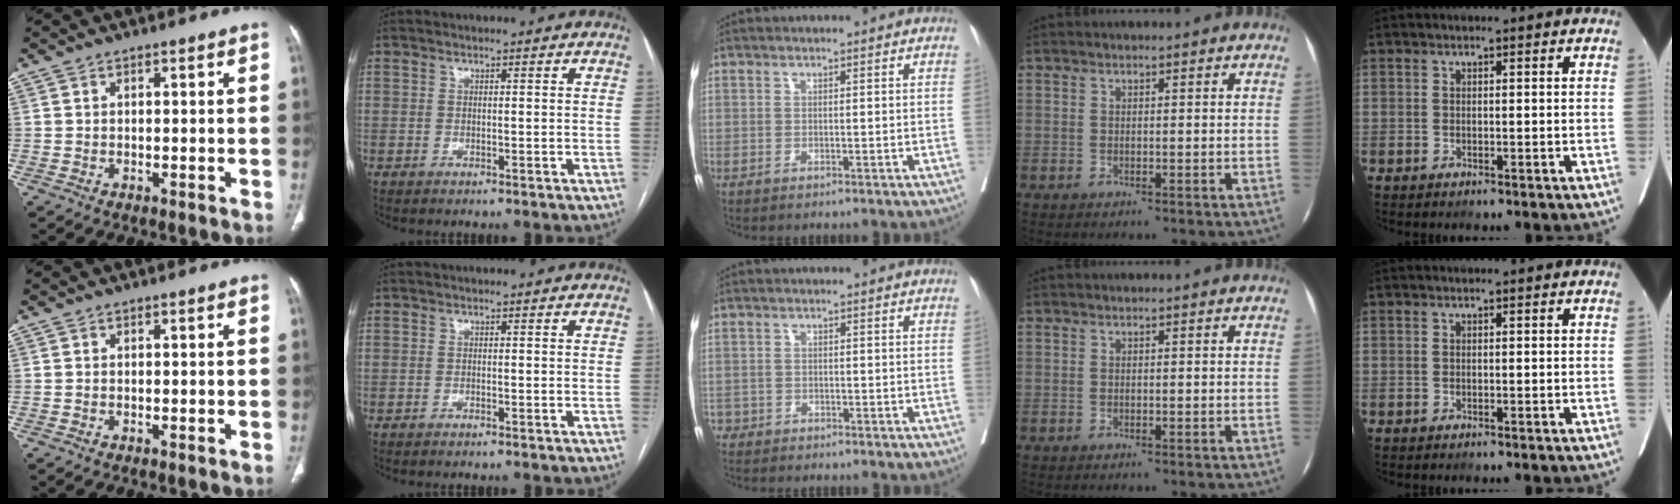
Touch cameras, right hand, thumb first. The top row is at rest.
{"middle": {"total": 1.9, "force": [-1.6, 0.9, -0.1], "torque": [-0.002, 0.000, -0.032]}}